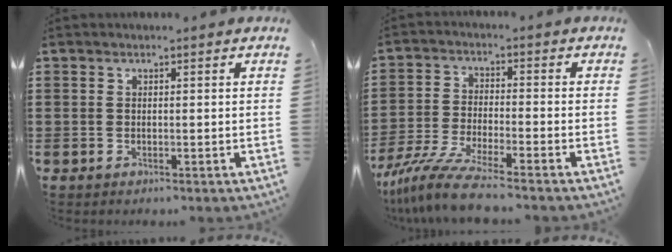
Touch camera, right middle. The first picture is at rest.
{"total": 8.0, "force": [-7.0, 0.3, 4.0], "torque": [-0.098, -0.011, -0.139]}